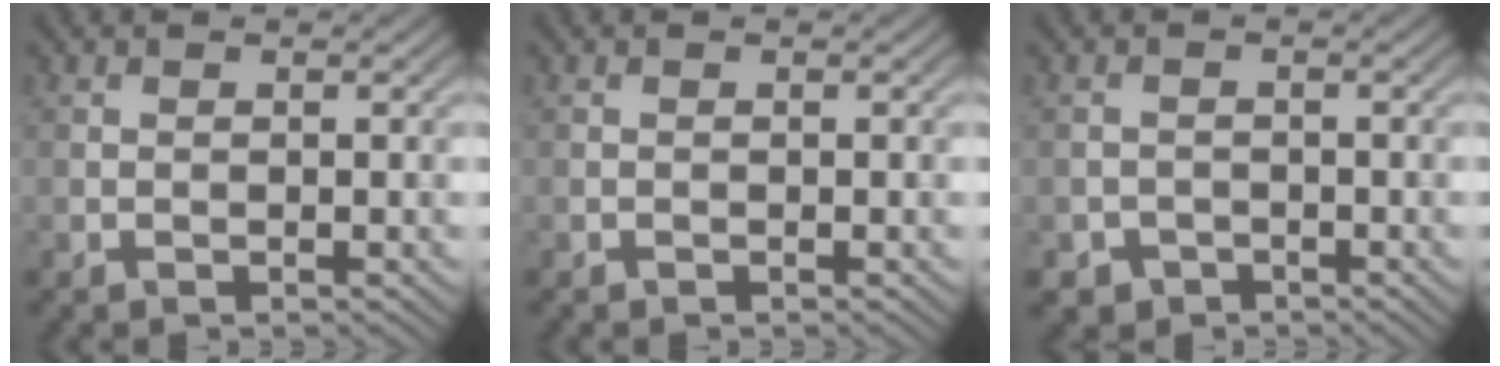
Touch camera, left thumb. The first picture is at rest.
{"total": 0.0}
{"total": 1.9, "force": [-1.3, 1.4, 0.3], "torque": [0.000, -0.003, -0.028]}